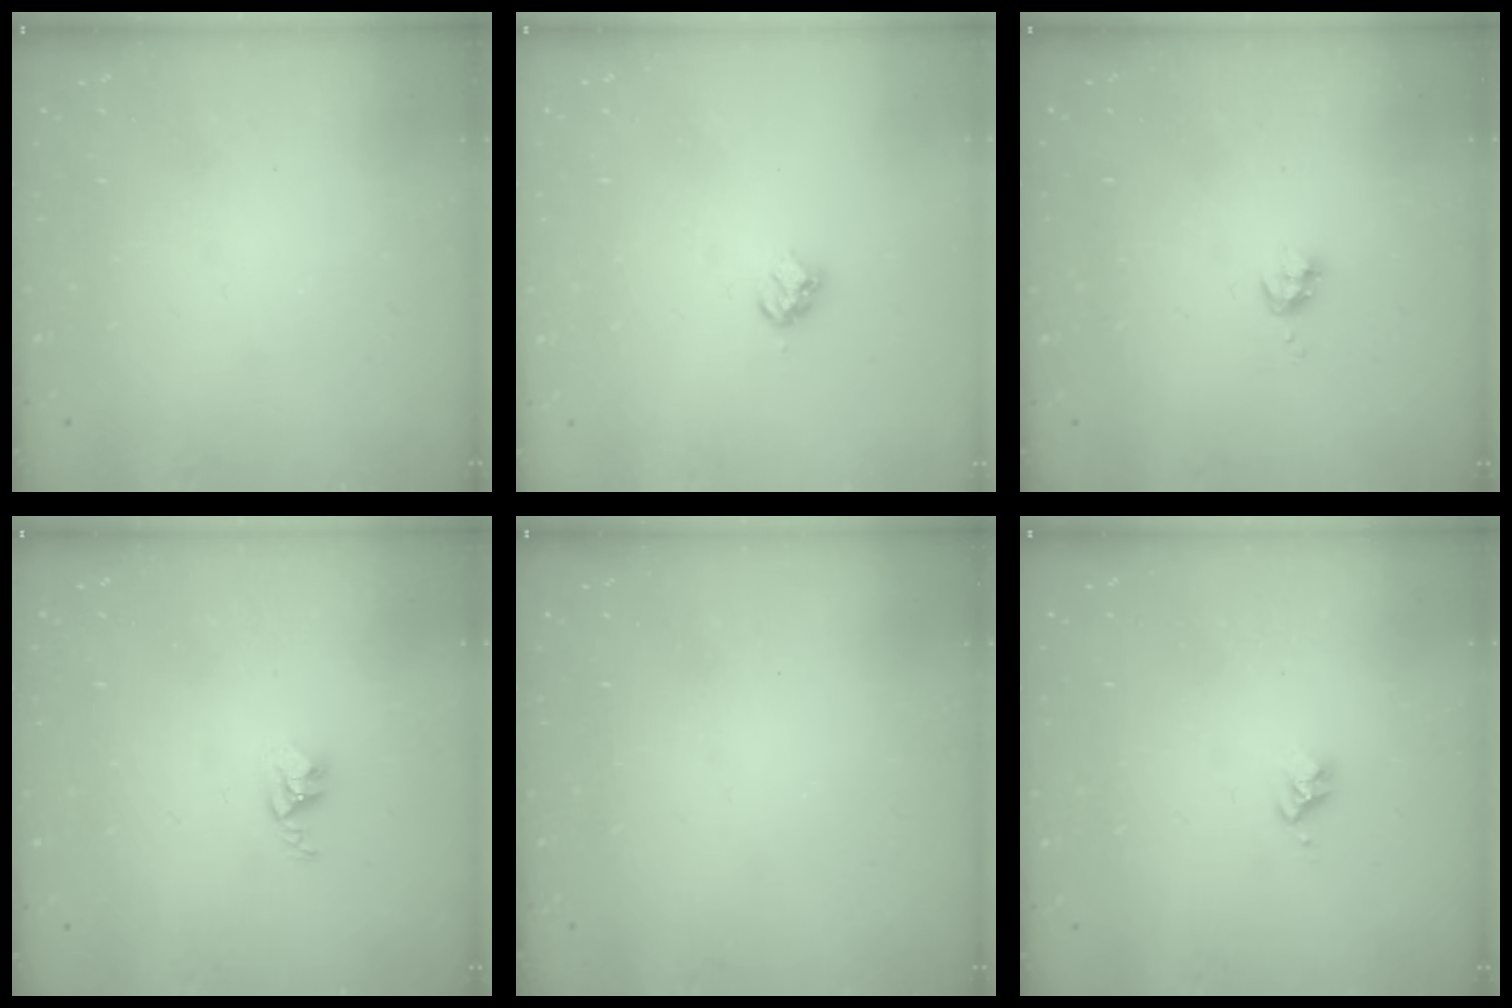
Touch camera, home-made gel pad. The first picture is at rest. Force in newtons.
{"total": 3.2, "press": 3.2, "slide": 0.4}
{"total": 5.4, "press": 5.3, "slide": 0.7}
{"total": 2.9, "press": 2.9, "slide": 0.4}
{"total": 0.0}
{"total": 2.7, "press": 2.6, "slide": 0.4}